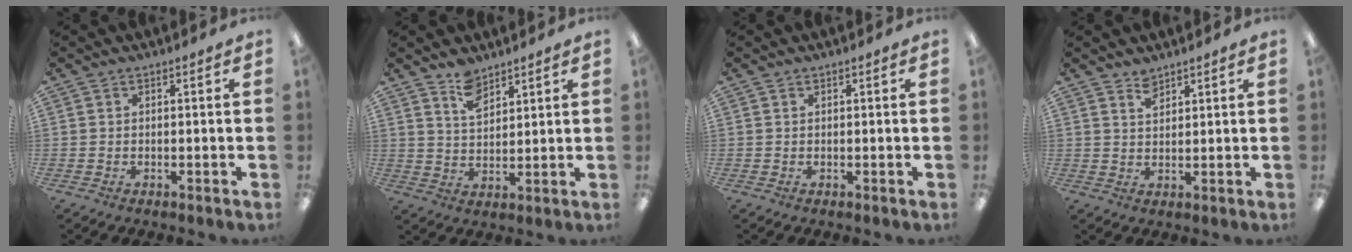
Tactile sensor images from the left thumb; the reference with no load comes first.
{"total": 5.7, "force": [4.7, 2.5, 1.9], "torque": [-0.034, -0.026, 0.087]}
{"total": 0.0}
{"total": 2.9, "force": [2.6, 1.0, 0.8], "torque": [-0.010, -0.012, 0.049]}